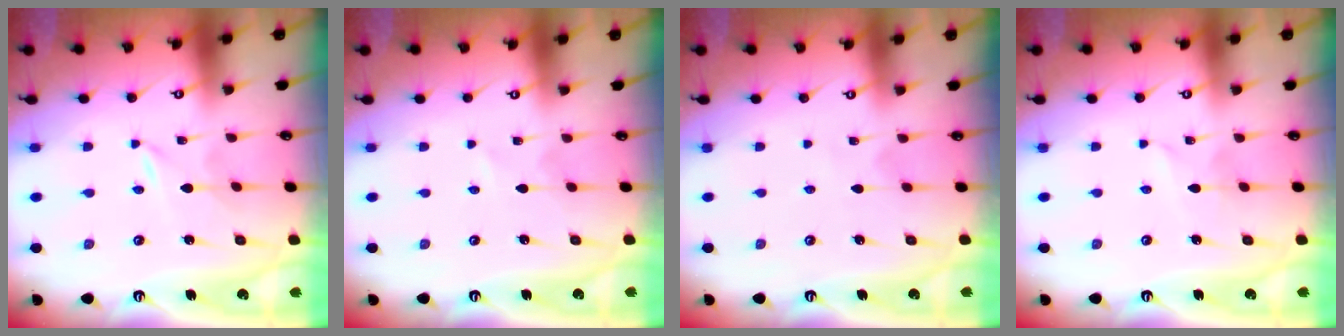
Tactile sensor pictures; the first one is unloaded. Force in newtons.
{"total": 0.0}
{"total": 2.2, "press": 2.2, "slide": 0.2}
{"total": 1.8, "press": 1.8, "slide": 0.1}